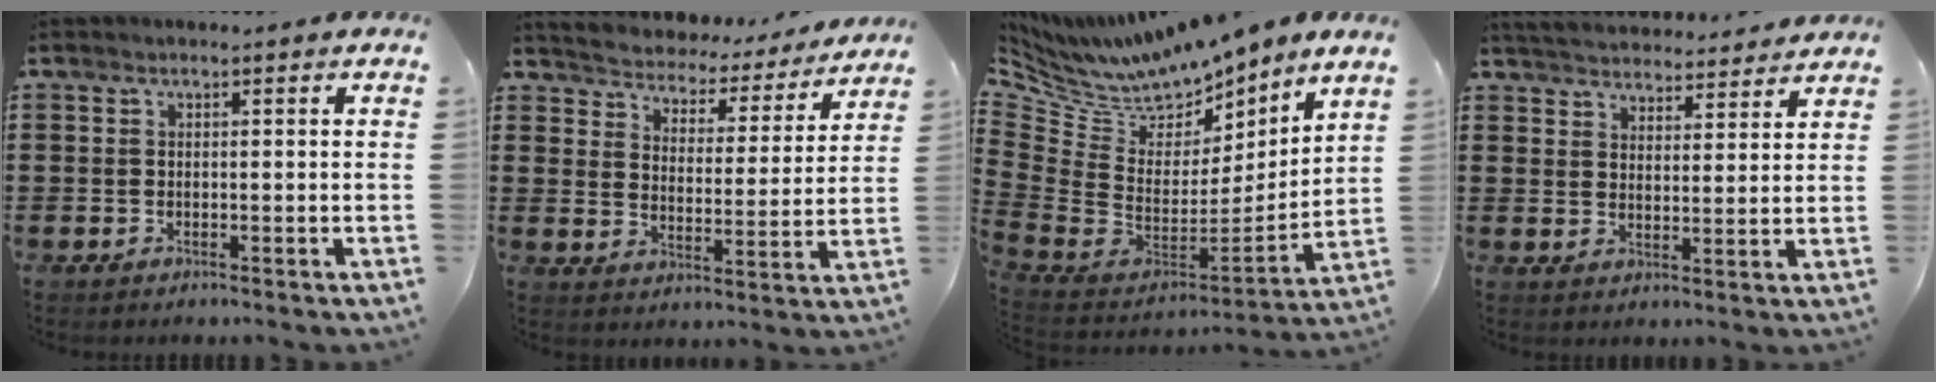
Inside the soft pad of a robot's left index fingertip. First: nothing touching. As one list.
[{"total": 3.2, "force": [3.1, 0.4, -0.5], "torque": [-0.016, -0.033, 0.045]}, {"total": 7.5, "force": [7.1, 2.4, 0.6], "torque": [-0.062, -0.069, 0.126]}, {"total": 4.2, "force": [4.2, 0.3, 0.0], "torque": [-0.019, -0.024, 0.073]}]